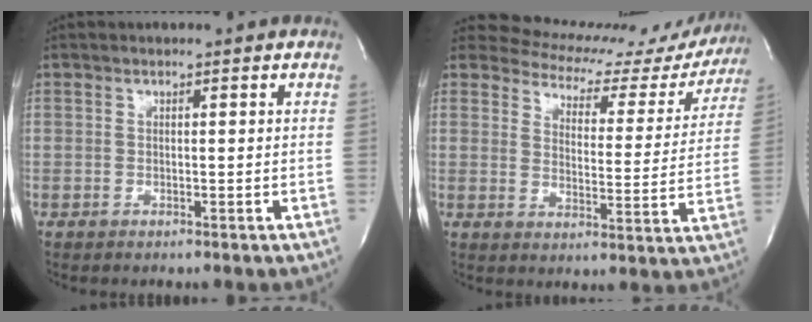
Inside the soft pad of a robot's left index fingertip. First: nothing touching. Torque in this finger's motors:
{"motor_torque": [1.10, -1.04, 0.06, -0.03]}